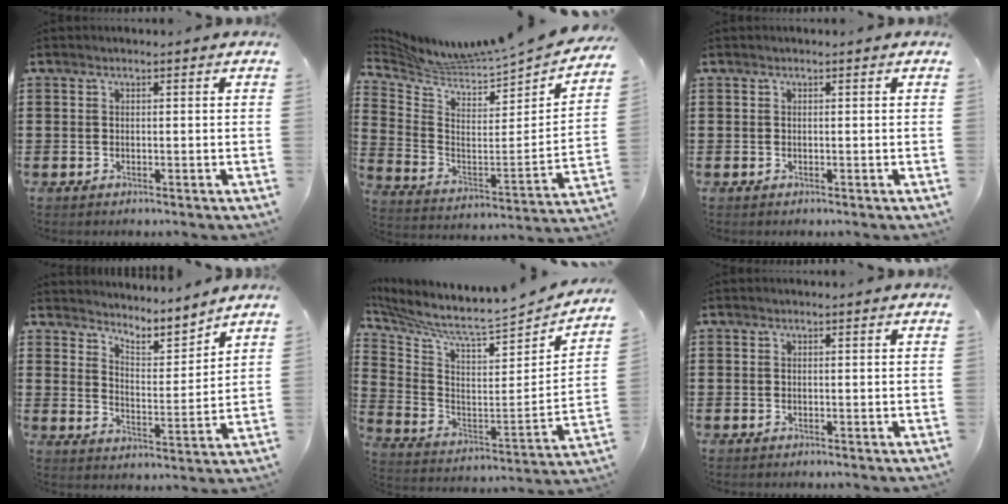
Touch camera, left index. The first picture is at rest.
{"total": 4.8, "force": [4.6, -0.5, 1.0], "torque": [-0.053, -0.065, 0.071]}
{"total": 0.0}
{"total": 3.9, "force": [3.9, 0.1, 0.4], "torque": [-0.031, -0.035, 0.062]}
{"total": 5.2, "force": [4.7, -0.1, 2.2], "torque": [-0.073, -0.062, 0.069]}
{"total": 0.0}